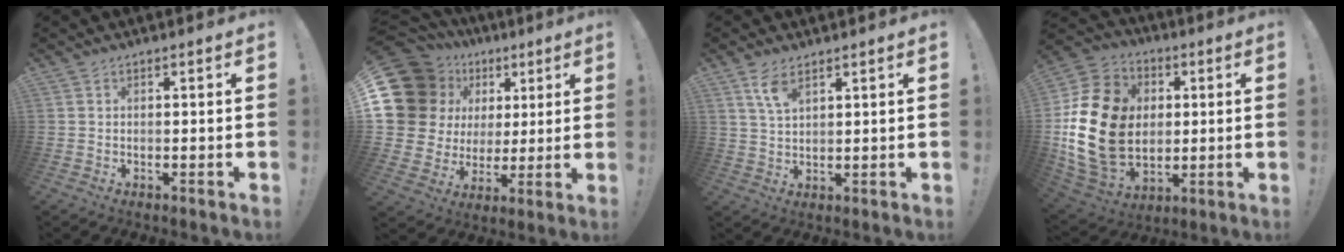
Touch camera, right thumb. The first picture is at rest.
{"total": 17.7, "force": [6.2, 14.4, 8.3], "torque": [-0.148, -0.034, 0.149]}
{"total": 5.8, "force": [3.7, 2.3, 3.9], "torque": [-0.068, -0.017, 0.066]}
{"total": 22.7, "force": [1.1, 17.8, 14.0], "torque": [-0.266, 0.015, 0.038]}